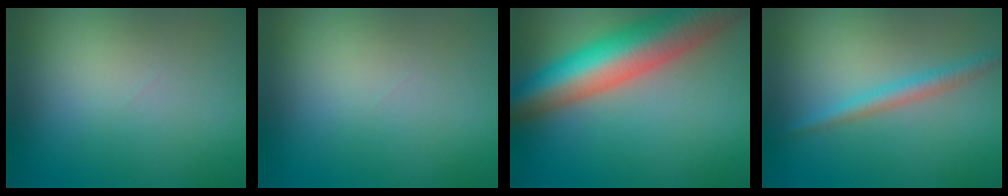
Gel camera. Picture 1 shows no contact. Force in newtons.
{"total": 0.0}
{"total": 11.5, "press": 11.5, "slide": 0.6}
{"total": 2.0, "press": 2.0, "slide": 0.0}